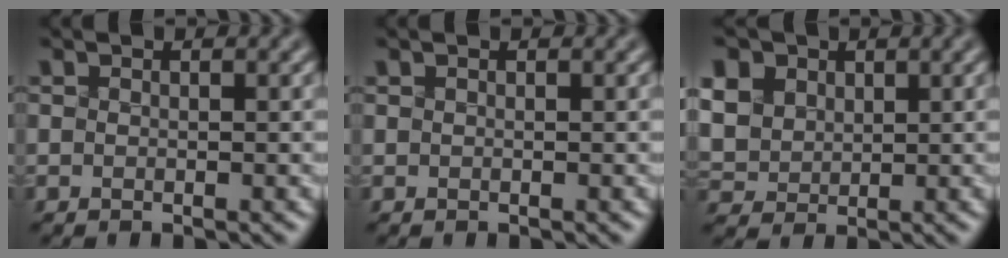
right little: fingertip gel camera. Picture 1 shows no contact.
{"total": 0.0}
{"total": 12.2, "force": [5.2, 9.3, 5.8], "torque": [-0.151, 0.033, 0.092]}